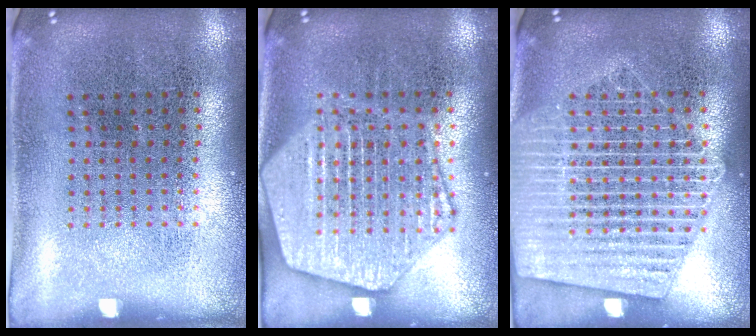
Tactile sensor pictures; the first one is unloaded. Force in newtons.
{"total": 3.8, "press": 3.7, "slide": 0.5}
{"total": 2.7, "press": 2.7, "slide": 0.4}